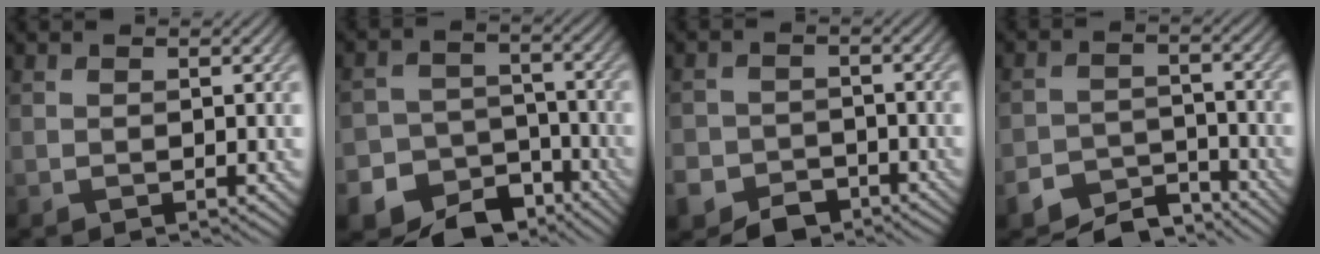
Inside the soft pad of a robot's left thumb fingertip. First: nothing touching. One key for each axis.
{"total": 15.6, "fx": -10.9, "fy": 10.5, "fz": 3.8, "tx": -0.093, "ty": -0.070, "tz": -0.166}
{"total": 7.7, "fx": -5.4, "fy": 5.2, "fz": 2.1, "tx": -0.034, "ty": -0.022, "tz": -0.094}
{"total": 7.5, "fx": -6.5, "fy": 2.9, "fz": 2.3, "tx": -0.035, "ty": -0.004, "tz": -0.114}